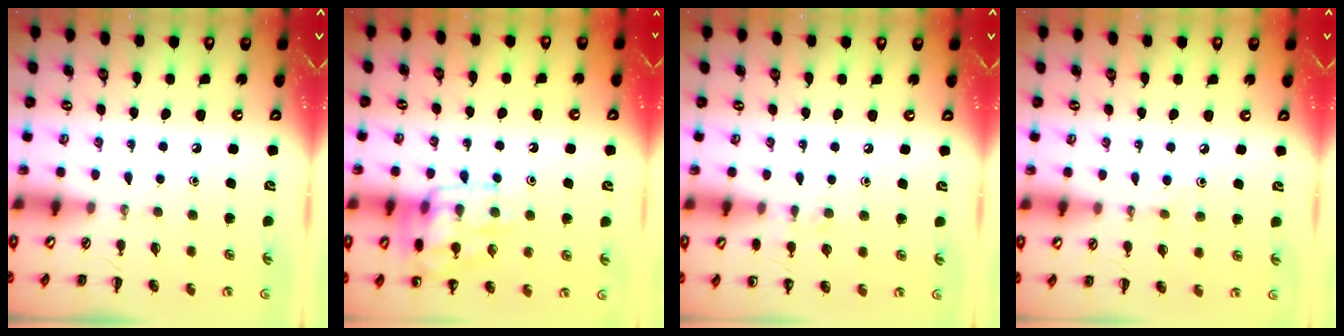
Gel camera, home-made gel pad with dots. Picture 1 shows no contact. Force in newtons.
{"total": 14.0, "press": 14.0, "slide": 1.3}
{"total": 4.5, "press": 4.3, "slide": 1.6}
{"total": 2.7, "press": 2.5, "slide": 0.9}